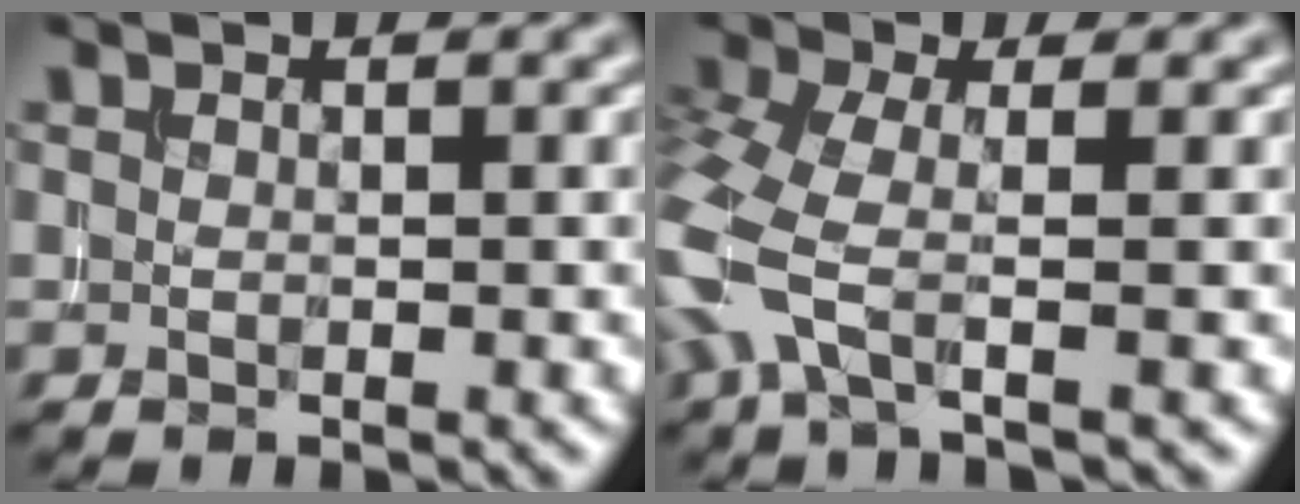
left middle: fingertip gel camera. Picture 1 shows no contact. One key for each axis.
{"total": 5.2, "fx": -2.0, "fy": 2.1, "fz": 4.3, "tx": -0.118, "ty": -0.002, "tz": -0.056}